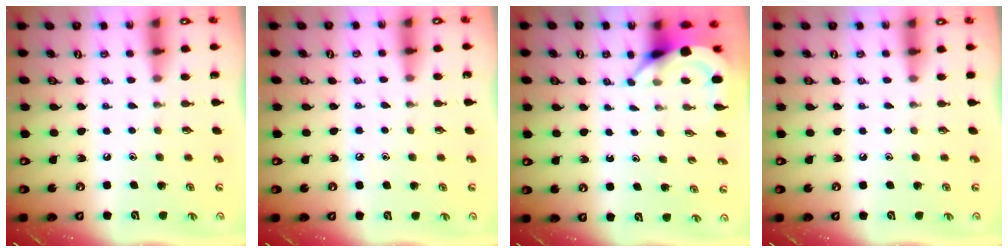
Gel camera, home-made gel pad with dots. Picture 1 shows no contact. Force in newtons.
{"total": 5.2, "press": 5.2, "slide": 0.6}
{"total": 4.0, "press": 4.0, "slide": 0.2}
{"total": 1.9, "press": 1.9, "slide": 0.1}